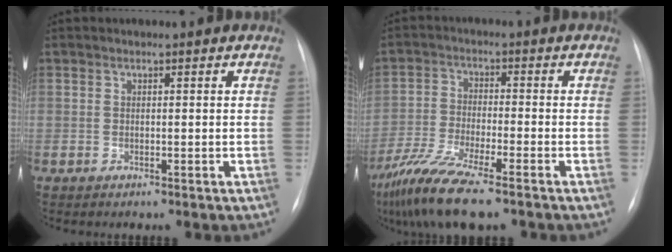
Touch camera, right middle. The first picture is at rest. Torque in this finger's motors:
{"motor_torque": [1.25, -0.89, 0.25, 0.18]}